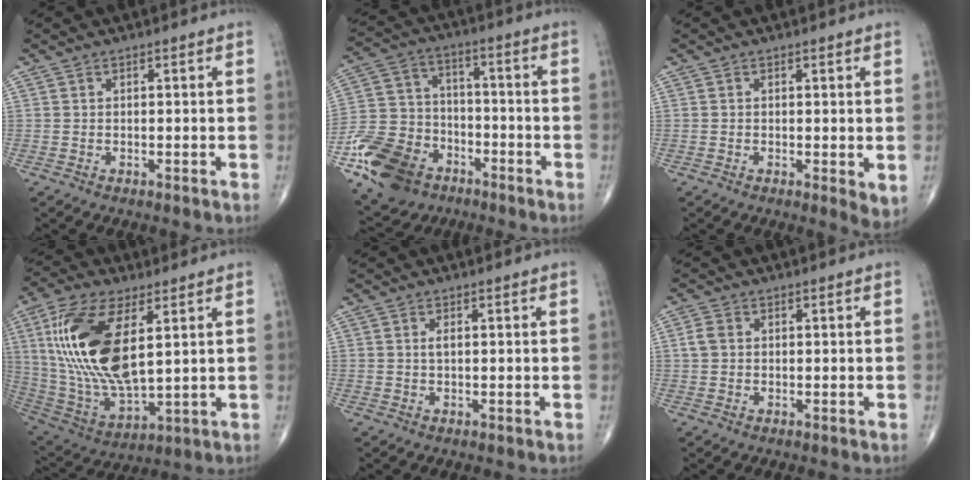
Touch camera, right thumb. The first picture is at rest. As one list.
[{"total": 16.8, "force": [-8.9, 11.9, 7.8], "torque": [-0.136, 0.048, -0.163]}, {"total": 3.0, "force": [0.0, 1.0, 2.8], "torque": [-0.042, -0.012, -0.002]}, {"total": 21.9, "force": [5.3, 9.8, 18.8], "torque": [-0.388, -0.026, 0.106]}, {"total": 1.0, "force": [0.2, 0.3, 0.9], "torque": [-0.019, -0.001, 0.002]}, {"total": 2.3, "force": [0.3, 1.8, 1.4], "torque": [-0.031, 0.007, 0.005]}]